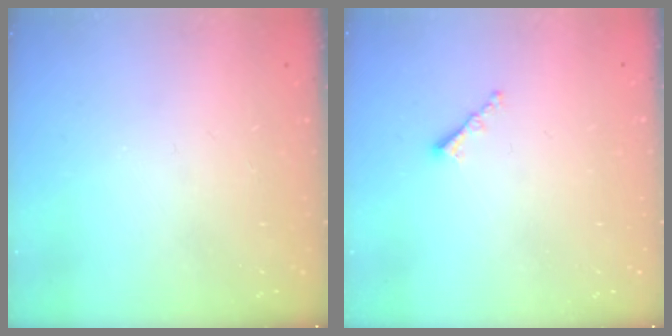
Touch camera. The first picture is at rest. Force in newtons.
{"total": 1.2, "press": 1.1, "slide": 0.5}